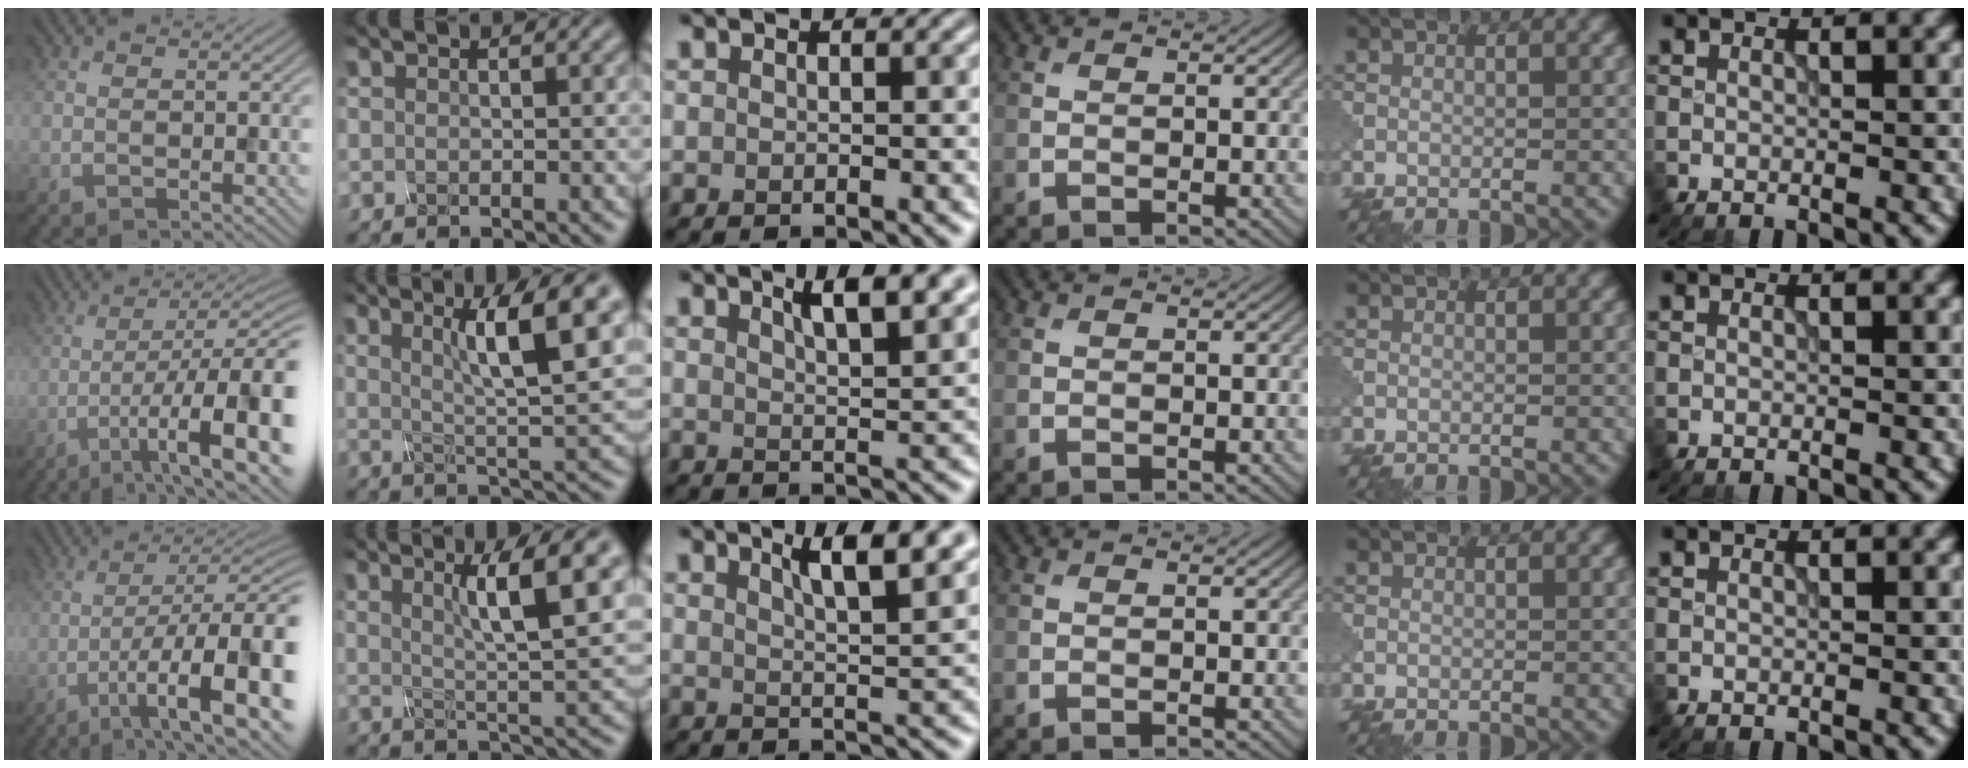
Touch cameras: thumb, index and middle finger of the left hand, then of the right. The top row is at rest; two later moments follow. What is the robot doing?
{"motion": "shake", "object": "plastic piggy bank"}